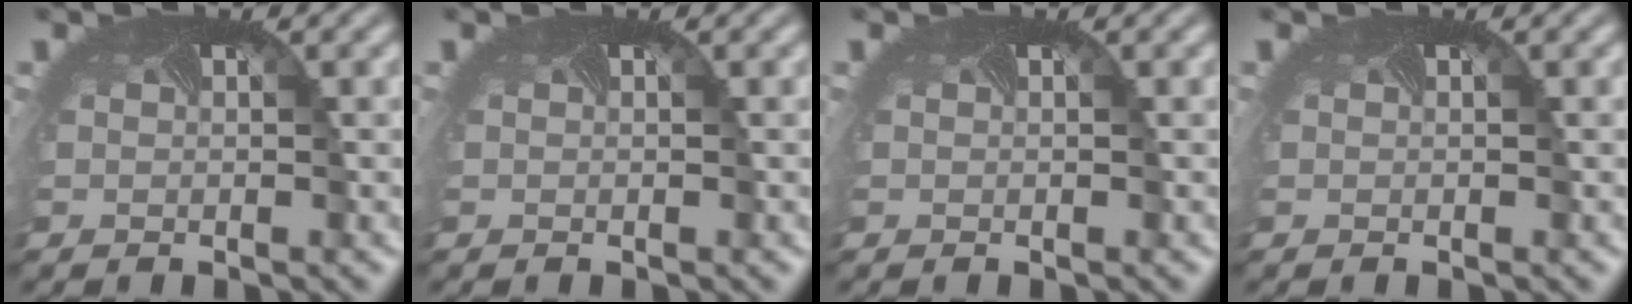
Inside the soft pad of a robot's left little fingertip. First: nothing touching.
{"total": 0.0}
{"total": 0.0}
{"total": 0.0}